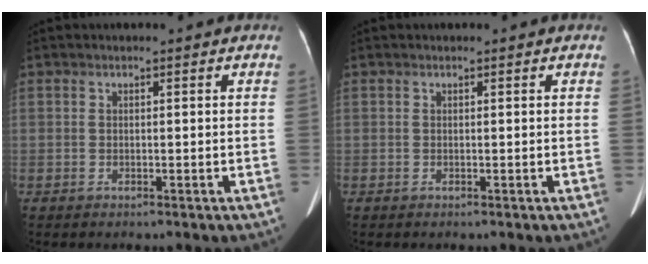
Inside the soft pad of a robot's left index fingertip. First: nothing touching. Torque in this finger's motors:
{"motor_torque": [0.02, 0.02, 0.00, 0.00]}